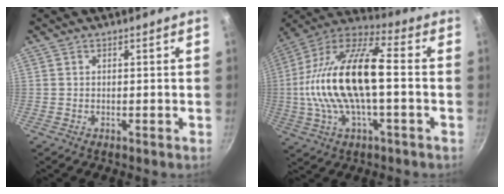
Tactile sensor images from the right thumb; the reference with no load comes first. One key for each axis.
{"total": 21.2, "fx": -0.7, "fy": 8.5, "fz": 19.4, "tx": -0.369, "ty": 0.038, "tz": -0.026}